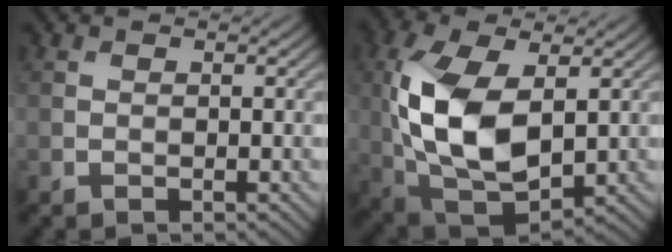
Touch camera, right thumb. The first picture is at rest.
{"total": 13.7, "force": [0.9, 7.6, 11.4], "torque": [-0.264, -0.004, 0.022]}